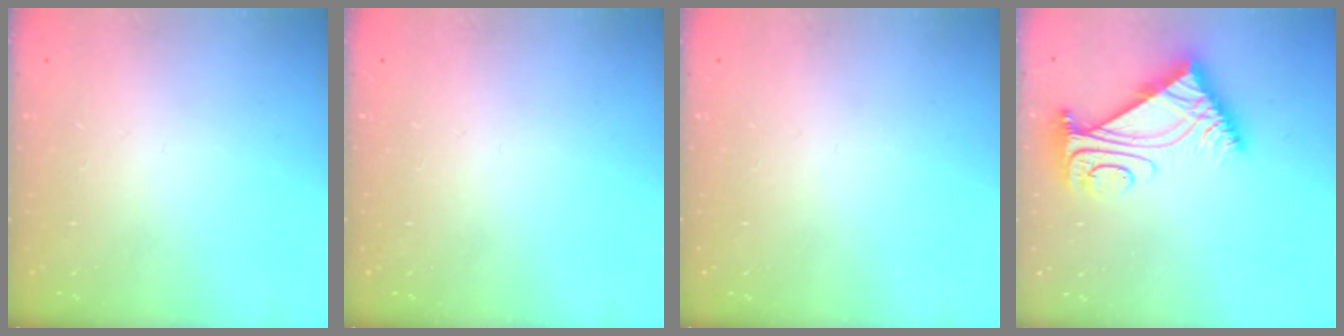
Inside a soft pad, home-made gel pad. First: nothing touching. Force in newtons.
{"total": 0.0}
{"total": 0.0}
{"total": 9.3, "press": 9.3, "slide": 1.0}